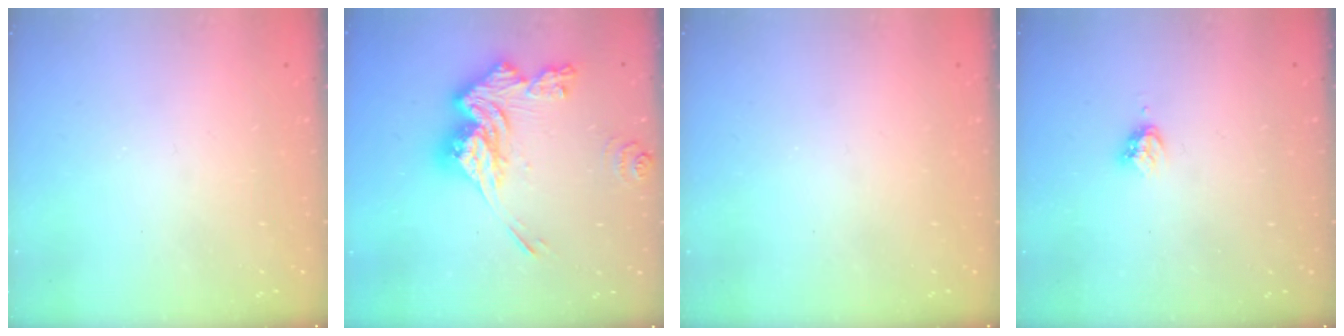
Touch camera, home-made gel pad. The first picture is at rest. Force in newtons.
{"total": 18.3, "press": 18.2, "slide": 1.7}
{"total": 0.0}
{"total": 3.2, "press": 3.2, "slide": 0.5}